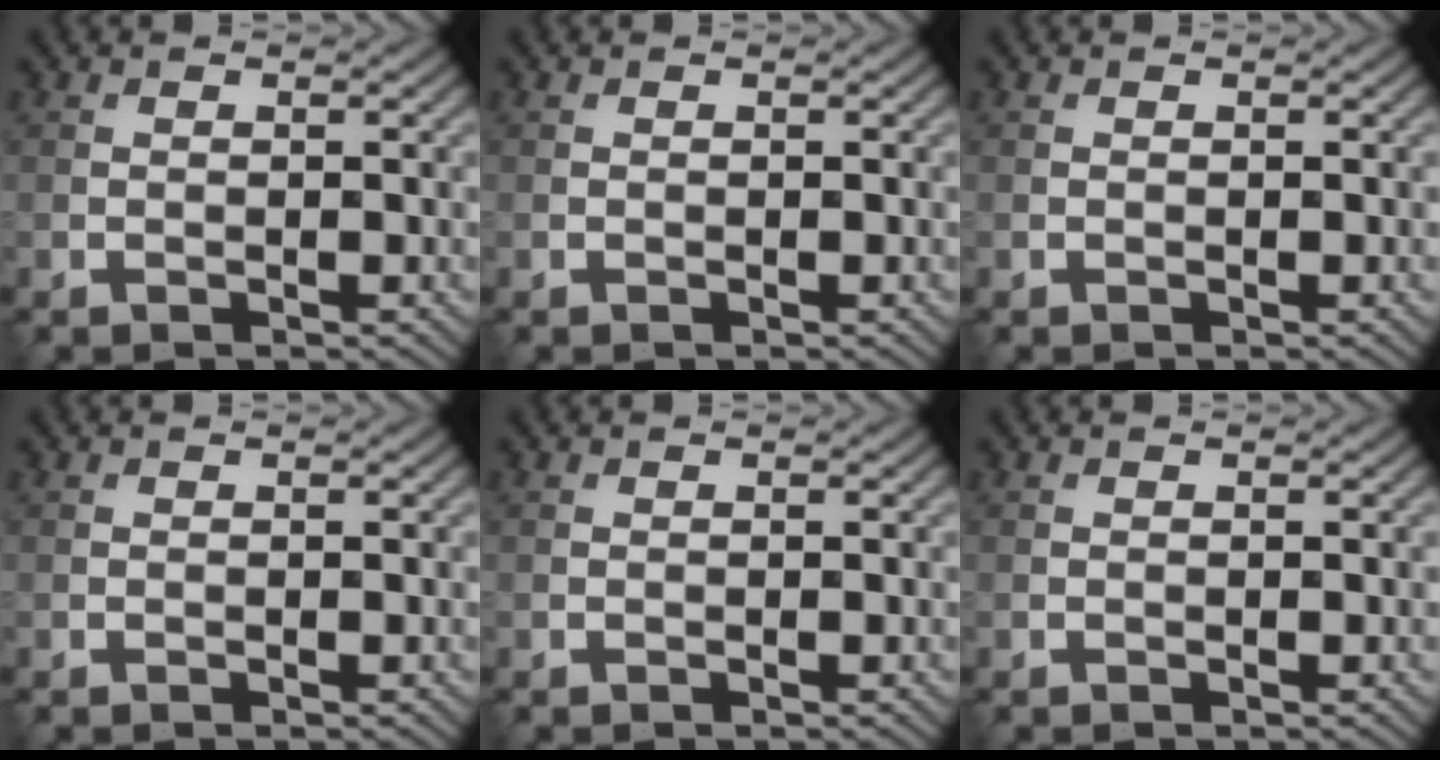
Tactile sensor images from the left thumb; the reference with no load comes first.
{"total": 0.0}
{"total": 0.0}
{"total": 0.0}
{"total": 0.0}
{"total": 0.0}